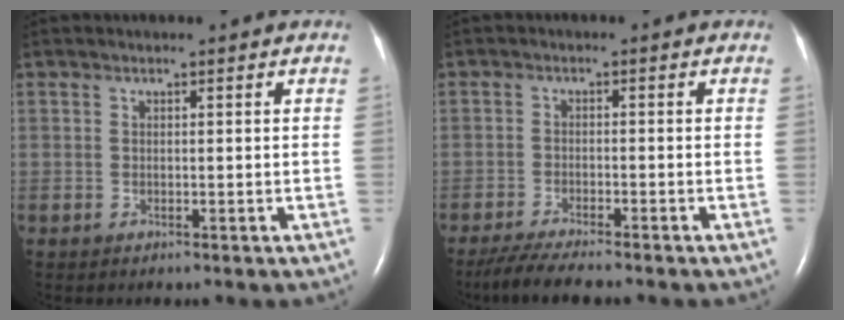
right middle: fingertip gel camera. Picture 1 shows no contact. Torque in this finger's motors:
{"motor_torque": [0.45, -0.47, 0.06, 0.01]}